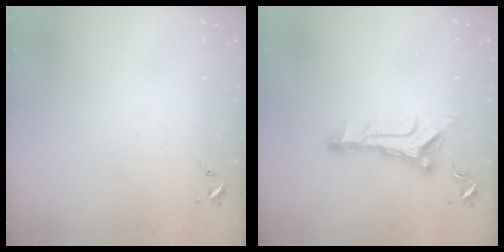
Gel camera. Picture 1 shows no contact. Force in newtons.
{"total": 10.1, "press": 10.1, "slide": 0.5}